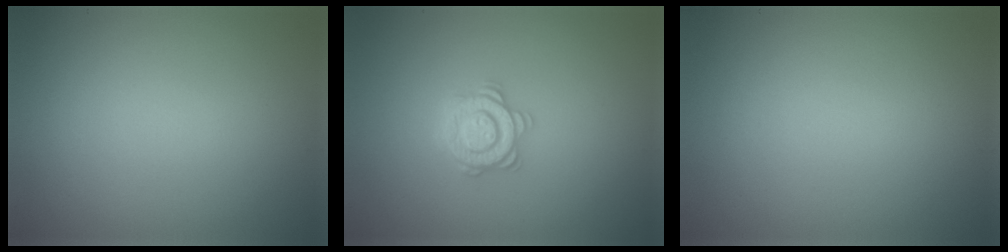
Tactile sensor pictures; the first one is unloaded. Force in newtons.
{"total": 2.8, "press": 2.8, "slide": 0.4}
{"total": 0.0}